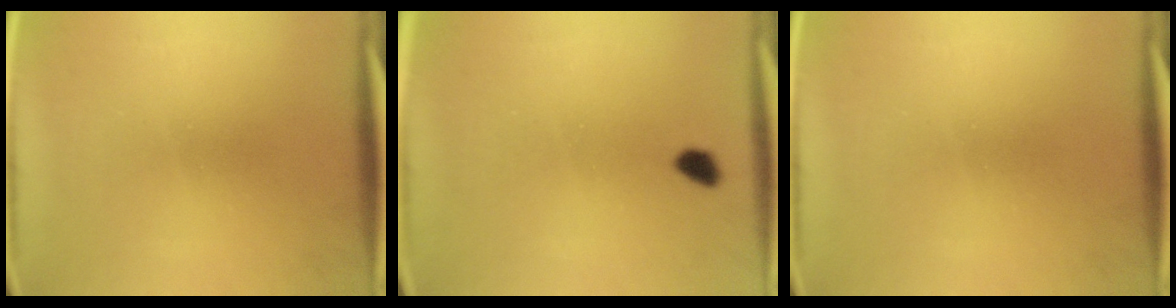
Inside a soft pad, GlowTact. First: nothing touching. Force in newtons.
{"total": 1.7}
{"total": 0.0}